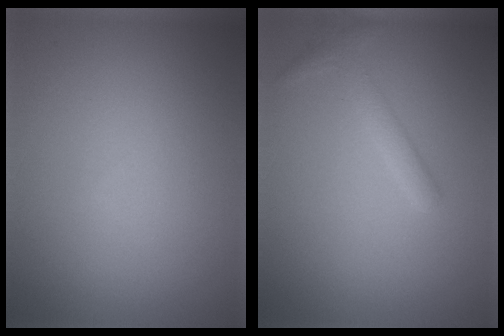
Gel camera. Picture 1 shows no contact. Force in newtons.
{"total": 1.7, "press": 1.7, "slide": 0.1}